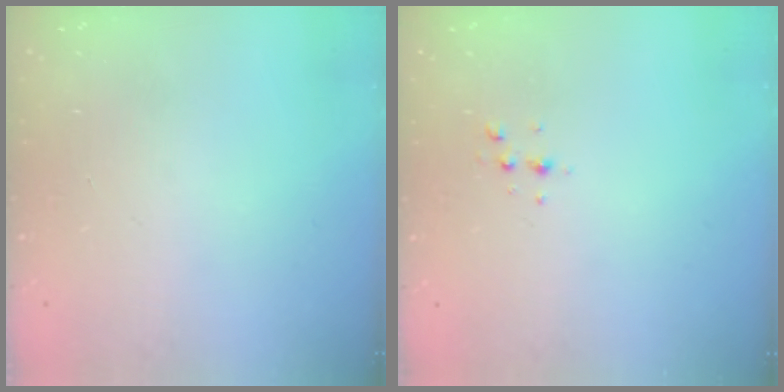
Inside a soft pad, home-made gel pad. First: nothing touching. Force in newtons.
{"total": 3.6, "press": 3.1, "slide": 1.7}